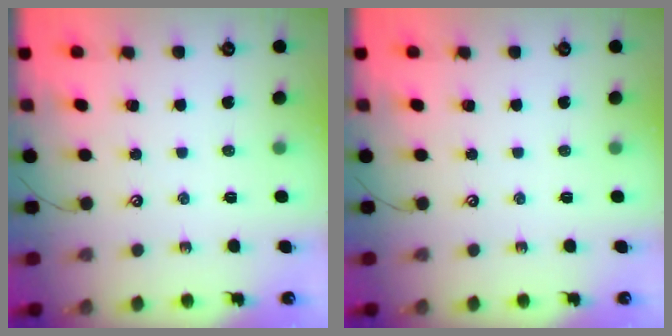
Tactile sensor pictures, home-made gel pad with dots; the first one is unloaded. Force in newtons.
{"total": 0.0}